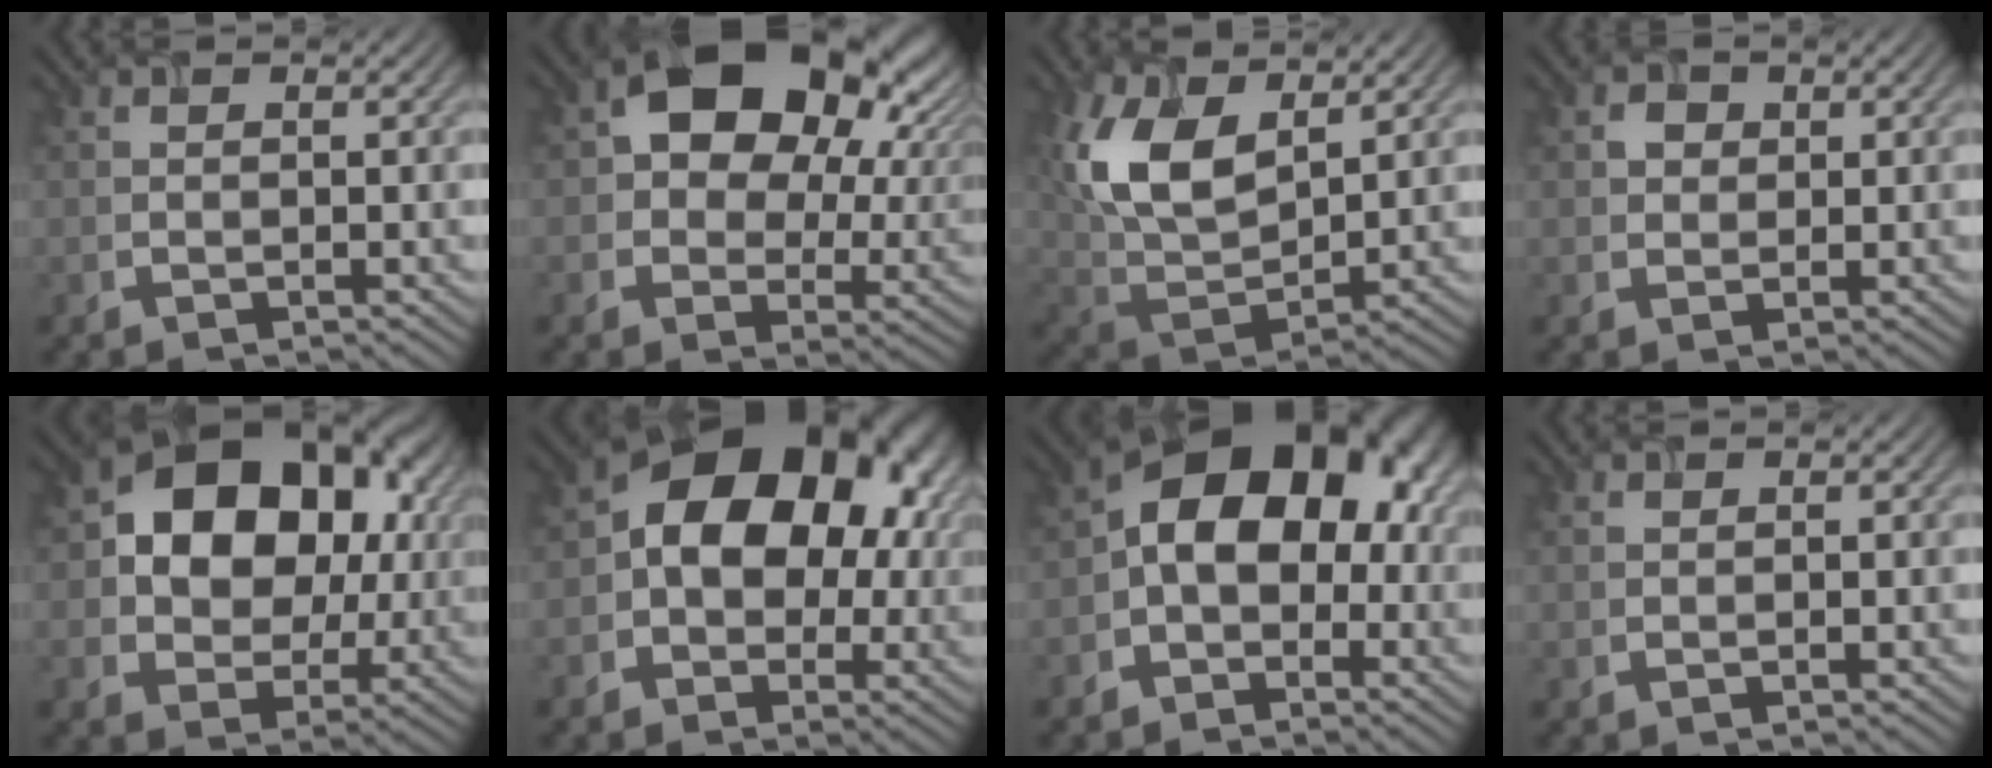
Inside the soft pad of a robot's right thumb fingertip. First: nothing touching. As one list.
[{"total": 15.5, "force": [5.5, 10.8, 9.6], "torque": [-0.132, 0.002, 0.102]}, {"total": 12.0, "force": [4.8, 6.3, 9.0], "torque": [-0.217, 0.000, 0.102]}, {"total": 1.2, "force": [0.4, 1.2, -0.1], "torque": [0.004, -0.002, 0.012]}, {"total": 13.9, "force": [2.6, 10.6, 8.7], "torque": [-0.115, 0.007, 0.042]}, {"total": 15.2, "force": [1.3, 11.3, 10.1], "torque": [-0.102, 0.018, 0.010]}, {"total": 13.1, "force": [-0.3, 9.1, 9.5], "torque": [-0.129, 0.014, -0.014]}, {"total": 0.6, "force": [0.5, 0.1, 0.2], "torque": [-0.004, -0.003, 0.010]}]